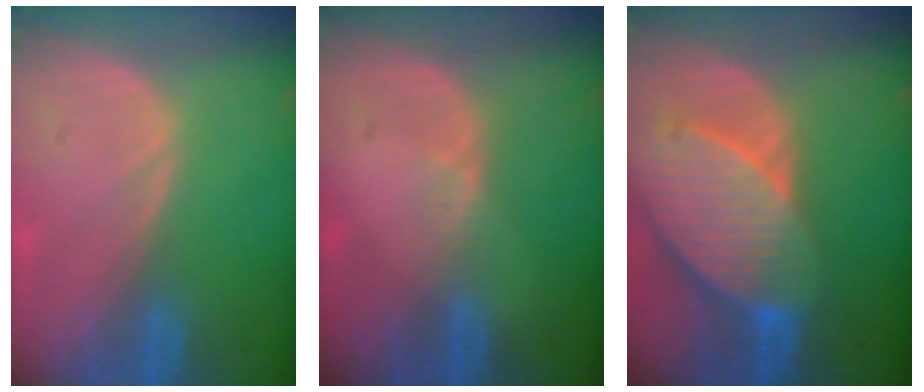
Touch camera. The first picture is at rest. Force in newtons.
{"total": 1.8, "press": 1.2, "slide": 1.3}
{"total": 10.7, "press": 9.4, "slide": 5.0}